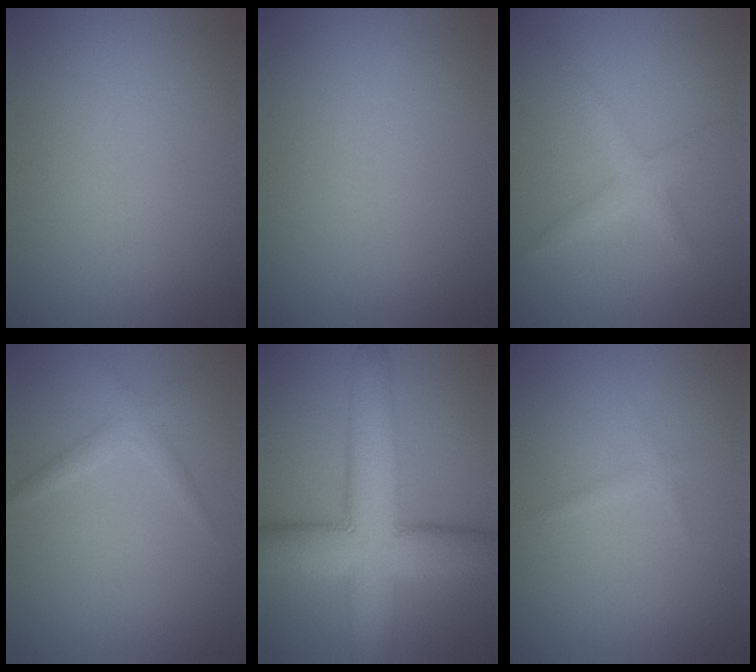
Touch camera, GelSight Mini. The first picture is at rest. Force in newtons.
{"total": 0.0}
{"total": 2.3, "press": 2.3, "slide": 0.1}
{"total": 1.5, "press": 1.5, "slide": 0.1}
{"total": 10.5, "press": 10.5, "slide": 0.4}
{"total": 0.6, "press": 0.6, "slide": 0.1}